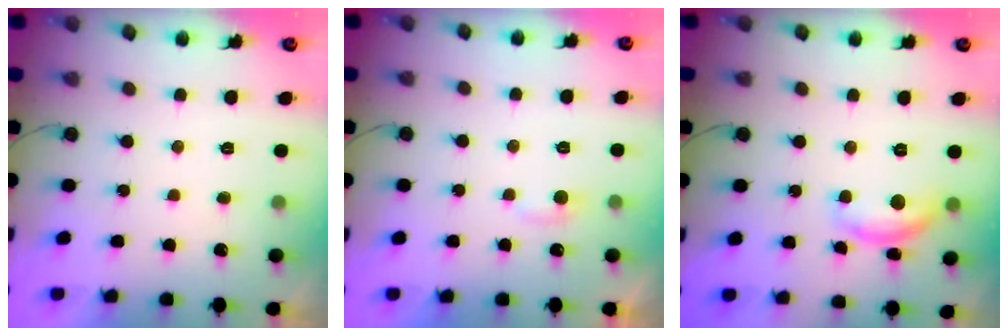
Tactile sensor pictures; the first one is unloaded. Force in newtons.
{"total": 2.7, "press": 2.7, "slide": 0.2}
{"total": 11.3, "press": 11.3, "slide": 0.7}